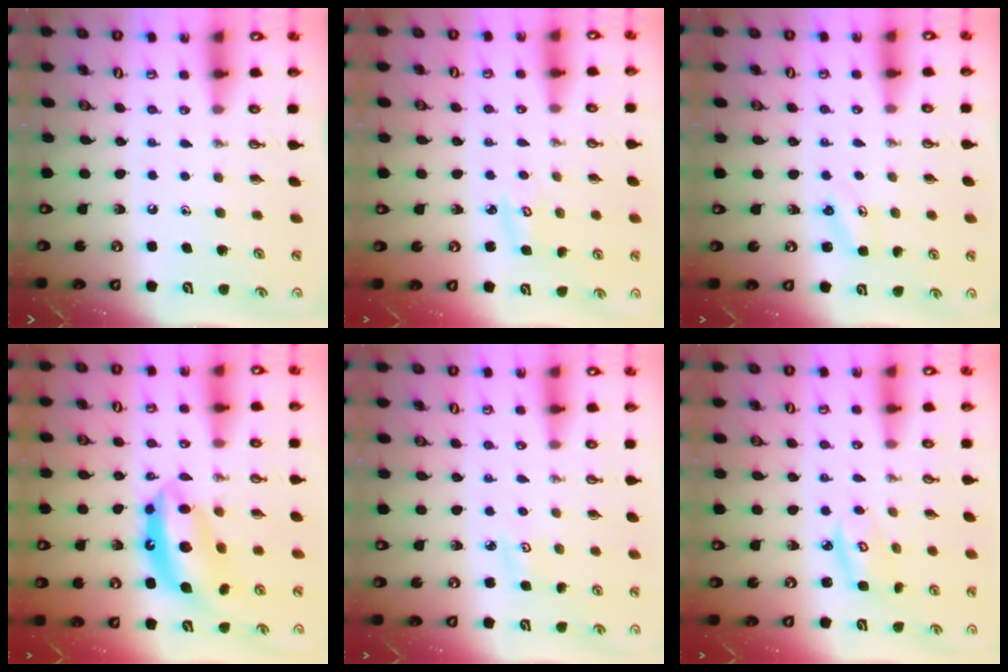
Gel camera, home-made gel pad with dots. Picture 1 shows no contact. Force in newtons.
{"total": 2.6, "press": 2.6, "slide": 0.1}
{"total": 2.5, "press": 2.5, "slide": 0.3}
{"total": 12.6, "press": 12.5, "slide": 1.3}
{"total": 2.8, "press": 2.7, "slide": 0.4}
{"total": 3.9, "press": 3.8, "slide": 0.3}